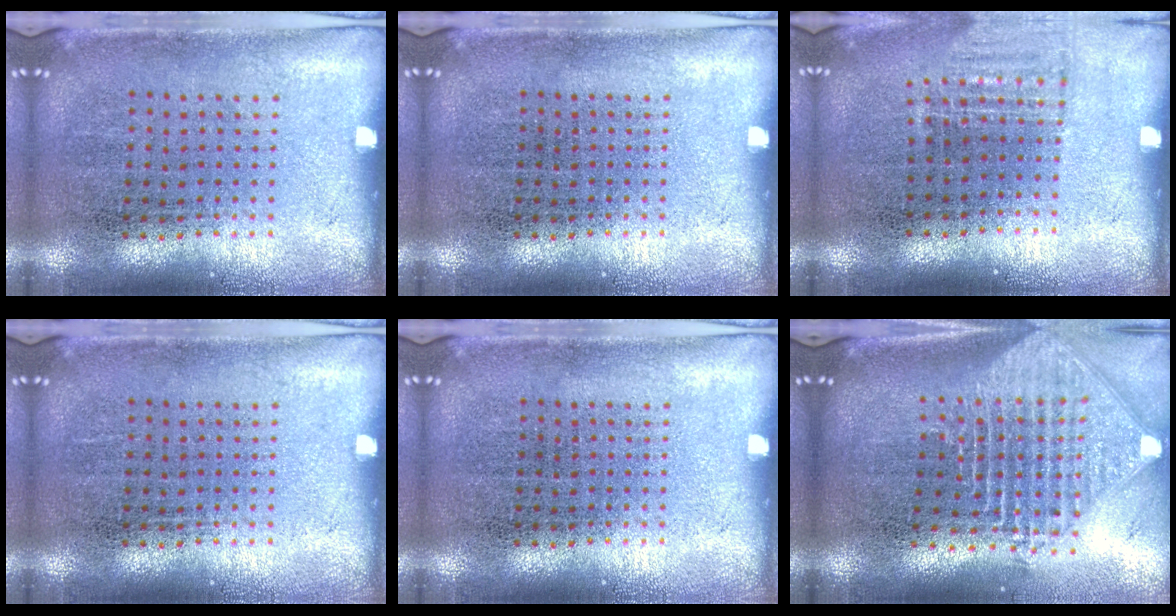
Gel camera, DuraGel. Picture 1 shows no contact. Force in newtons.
{"total": 0.0}
{"total": 0.9, "press": 0.9, "slide": 0.3}
{"total": 0.0}
{"total": 0.0}
{"total": 2.3, "press": 1.8, "slide": 1.5}